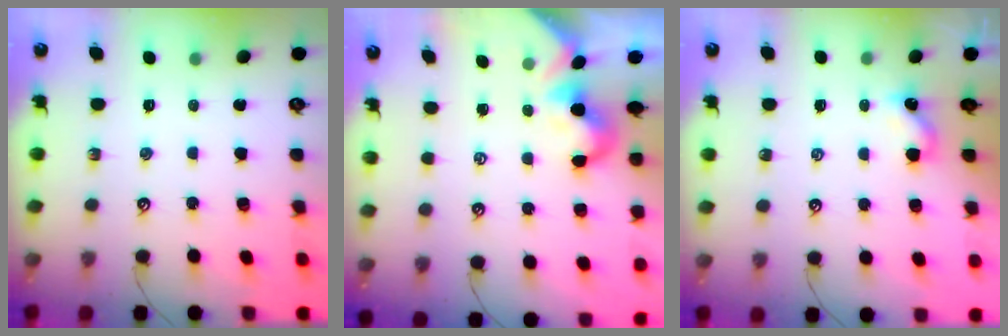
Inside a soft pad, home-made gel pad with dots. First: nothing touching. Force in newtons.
{"total": 0.7, "press": 0.6, "slide": 0.4}
{"total": 2.6, "press": 2.5, "slide": 0.5}